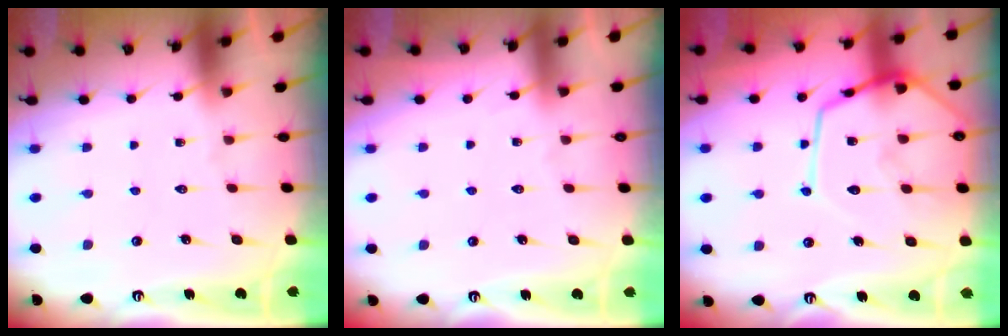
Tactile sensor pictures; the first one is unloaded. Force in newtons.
{"total": 3.9, "press": 3.8, "slide": 0.6}
{"total": 15.7, "press": 15.6, "slide": 1.4}